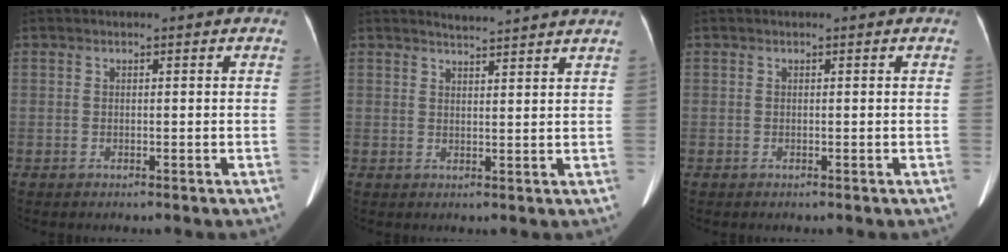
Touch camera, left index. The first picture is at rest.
{"total": 5.5, "force": [5.3, -0.9, 1.3], "torque": [-0.023, 0.005, 0.060]}
{"total": 0.0}